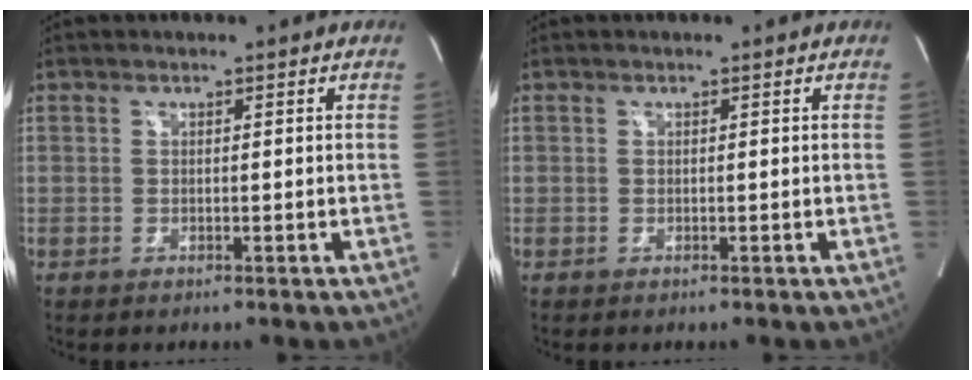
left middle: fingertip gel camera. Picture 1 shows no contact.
{"total": 0.0}